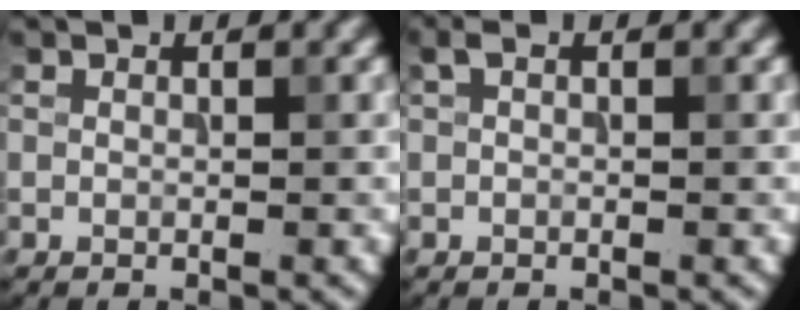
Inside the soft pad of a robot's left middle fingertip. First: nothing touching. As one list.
[{"total": 0.8, "force": [0.2, 0.4, 0.7], "torque": [-0.015, 0.005, 0.003]}]